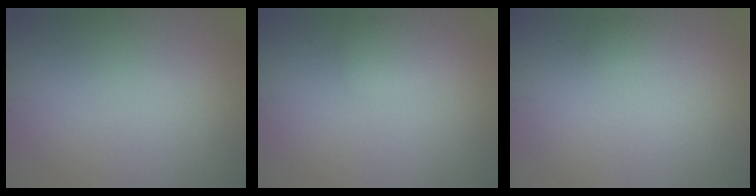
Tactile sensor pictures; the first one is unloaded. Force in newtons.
{"total": 1.5, "press": 1.5, "slide": 0.1}
{"total": 0.8, "press": 0.8, "slide": 0.1}